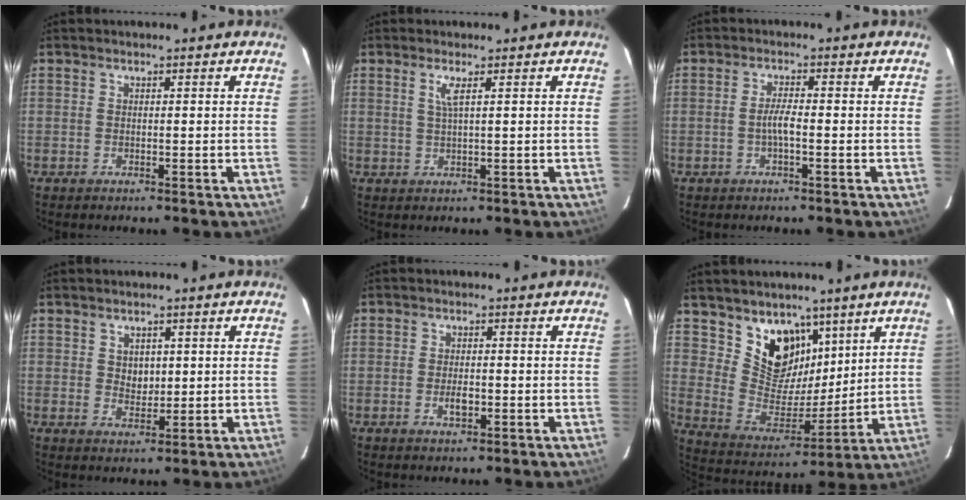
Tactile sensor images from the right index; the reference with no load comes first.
{"total": 2.1, "force": [0.9, -0.3, 1.9], "torque": [-0.038, -0.003, 0.018]}
{"total": 2.6, "force": [-0.8, 0.2, 2.4], "torque": [-0.048, 0.003, -0.017]}
{"total": 4.3, "force": [1.6, 3.1, 2.6], "torque": [-0.037, -0.002, 0.034]}
{"total": 2.9, "force": [-0.9, 1.6, 2.2], "torque": [-0.041, -0.002, -0.016]}
{"total": 13.0, "force": [8.0, 8.9, 5.1], "torque": [-0.097, -0.009, 0.160]}